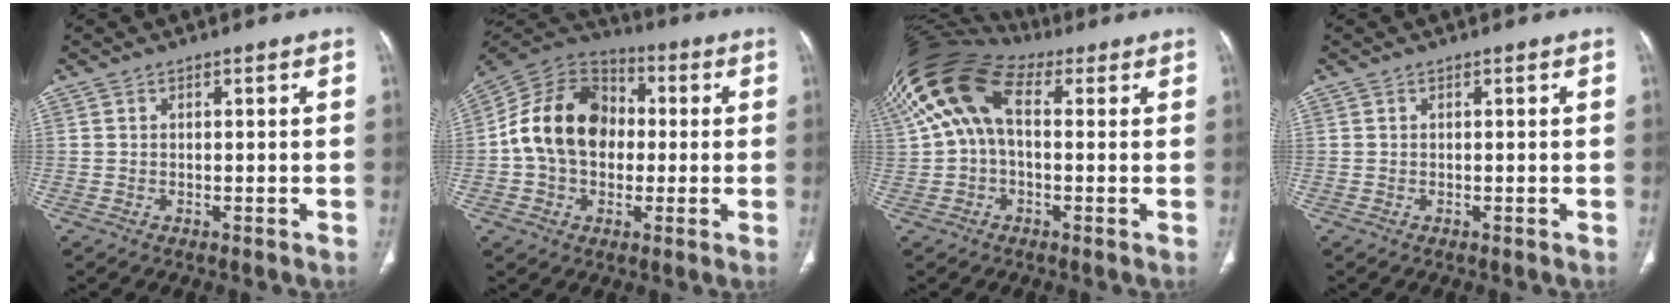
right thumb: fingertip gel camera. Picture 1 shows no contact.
{"total": 16.9, "force": [0.2, 12.7, 11.2], "torque": [-0.174, 0.032, -0.007]}
{"total": 14.8, "force": [4.1, 8.7, 11.2], "torque": [-0.239, 0.049, 0.071]}
{"total": 0.0}